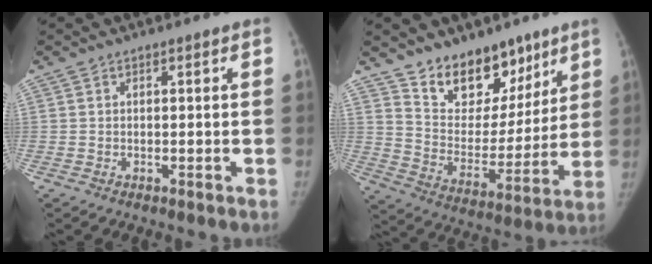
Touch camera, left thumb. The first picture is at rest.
{"total": 16.5, "force": [11.9, 9.3, 6.6], "torque": [-0.039, -0.081, 0.202]}